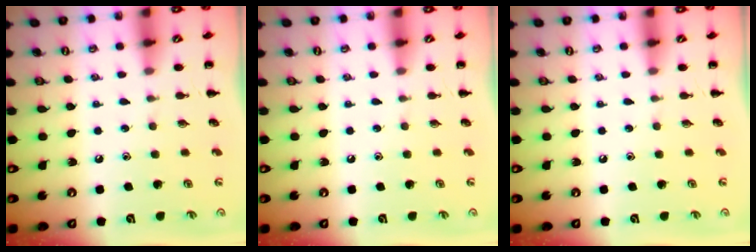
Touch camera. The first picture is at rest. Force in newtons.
{"total": 0.0}
{"total": 0.0}